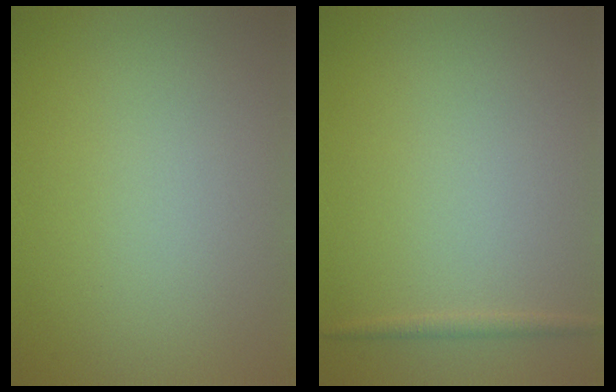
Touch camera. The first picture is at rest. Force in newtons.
{"total": 0.8, "press": 0.8, "slide": 0.1}